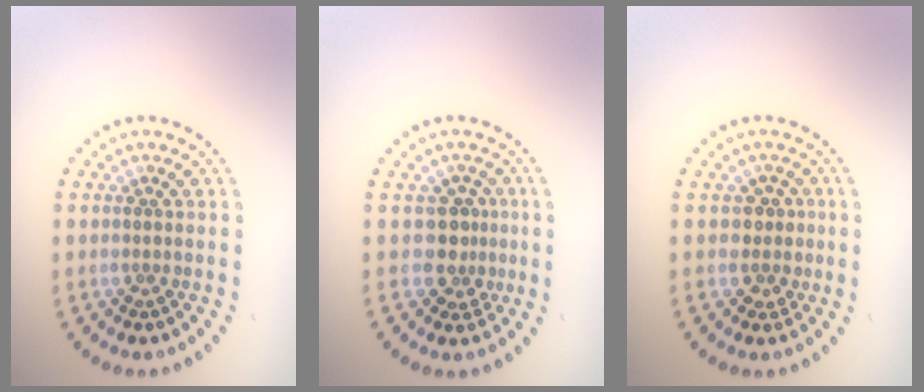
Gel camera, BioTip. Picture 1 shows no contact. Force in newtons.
{"total": 2.5, "press": 2.0, "slide": 1.6}
{"total": 2.0, "press": 1.6, "slide": 1.1}